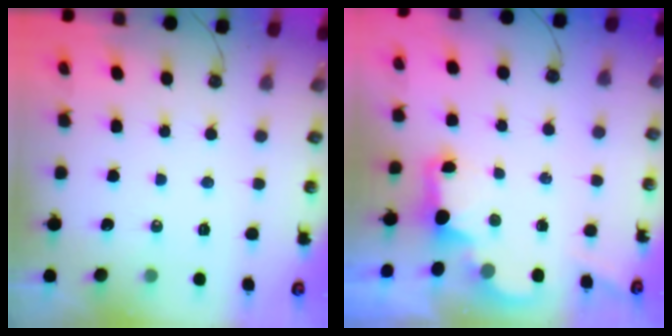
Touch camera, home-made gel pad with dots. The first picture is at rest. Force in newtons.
{"total": 2.1, "press": 2.1, "slide": 0.5}